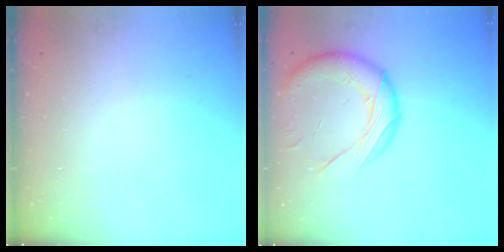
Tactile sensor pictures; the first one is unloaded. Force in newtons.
{"total": 18.1, "press": 17.9, "slide": 2.8}